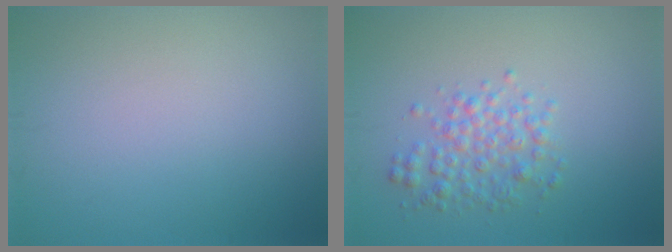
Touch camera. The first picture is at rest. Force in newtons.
{"total": 2.9, "press": 2.9, "slide": 0.0}